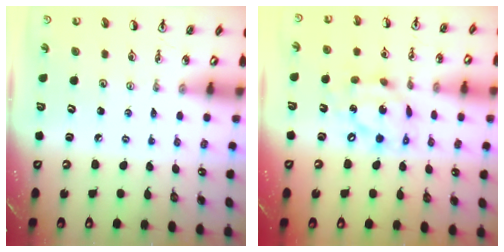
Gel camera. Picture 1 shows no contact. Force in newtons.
{"total": 14.3, "press": 14.2, "slide": 1.7}